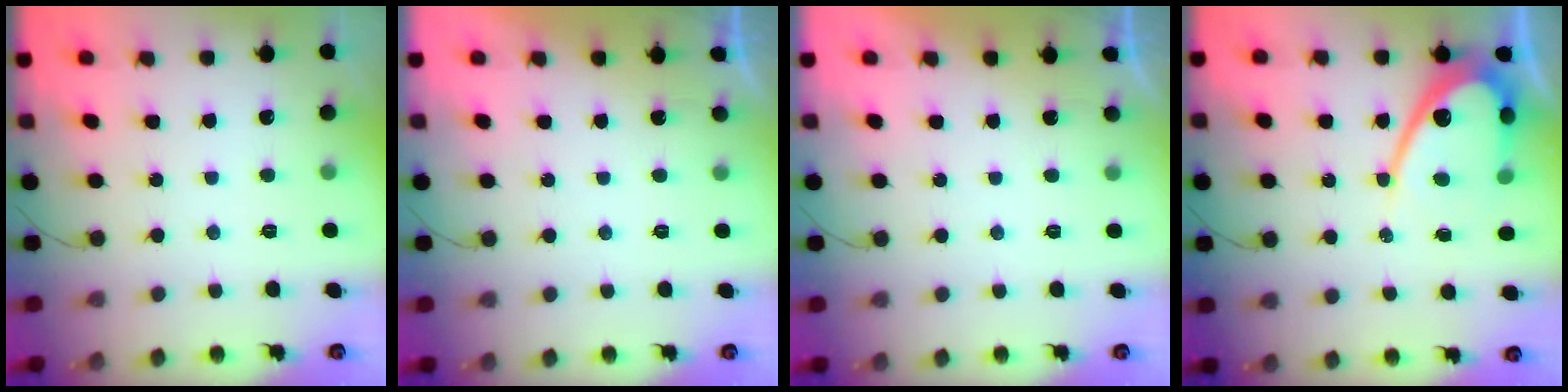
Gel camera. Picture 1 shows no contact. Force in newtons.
{"total": 1.0, "press": 0.9, "slide": 0.3}
{"total": 1.0, "press": 0.9, "slide": 0.3}
{"total": 12.6, "press": 12.6, "slide": 0.9}